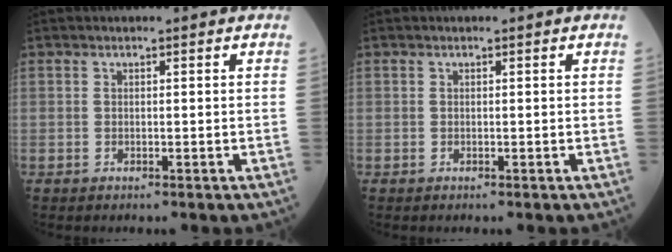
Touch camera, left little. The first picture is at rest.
{"total": 0.0}